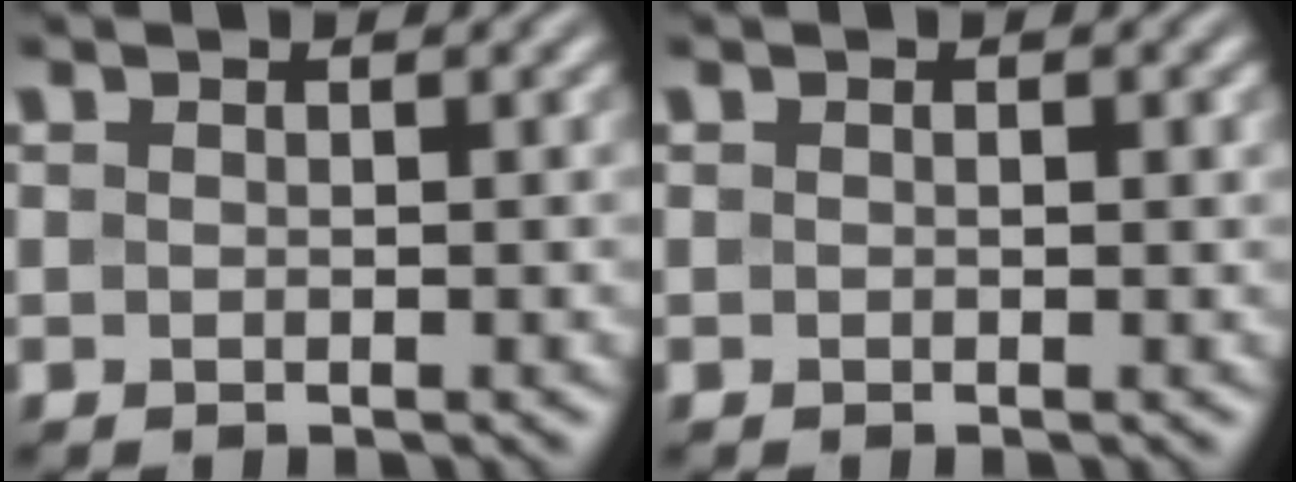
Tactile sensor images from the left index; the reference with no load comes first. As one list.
[{"total": 0.5, "force": [0.1, 0.2, 0.5], "torque": [-0.006, 0.000, 0.001]}]